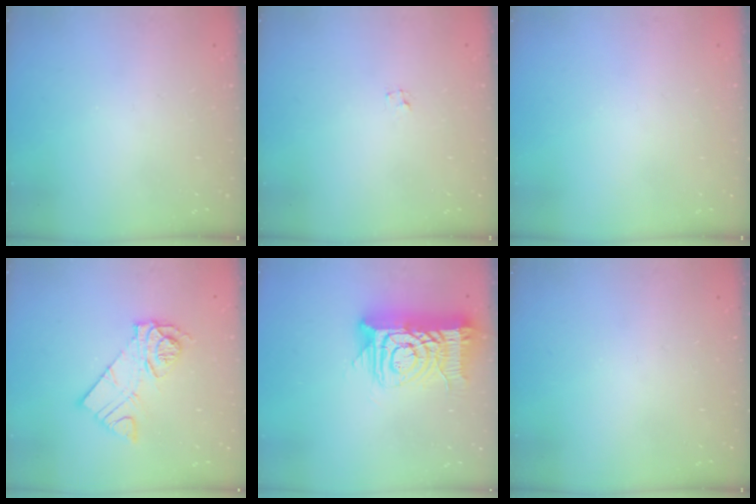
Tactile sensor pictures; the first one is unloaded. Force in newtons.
{"total": 1.2, "press": 1.2, "slide": 0.1}
{"total": 0.0}
{"total": 12.1, "press": 12.1, "slide": 1.0}
{"total": 16.0, "press": 15.9, "slide": 1.6}
{"total": 0.0}